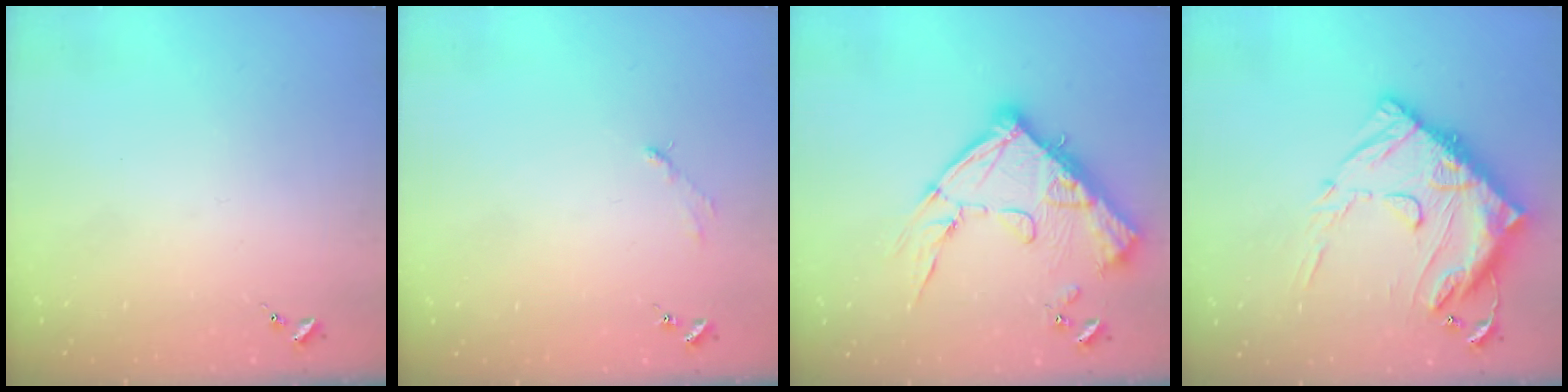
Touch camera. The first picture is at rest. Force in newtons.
{"total": 2.9, "press": 2.9, "slide": 0.4}
{"total": 20.7, "press": 20.6, "slide": 2.2}
{"total": 21.5, "press": 21.4, "slide": 2.1}